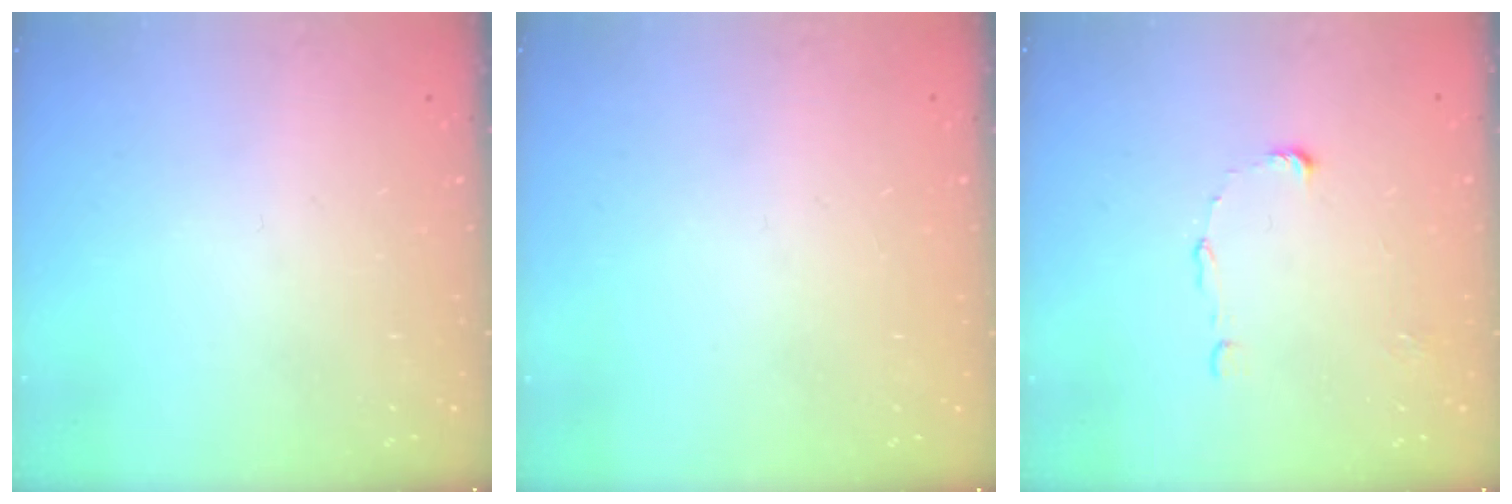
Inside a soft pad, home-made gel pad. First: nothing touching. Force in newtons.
{"total": 0.0}
{"total": 6.9, "press": 6.9, "slide": 0.5}